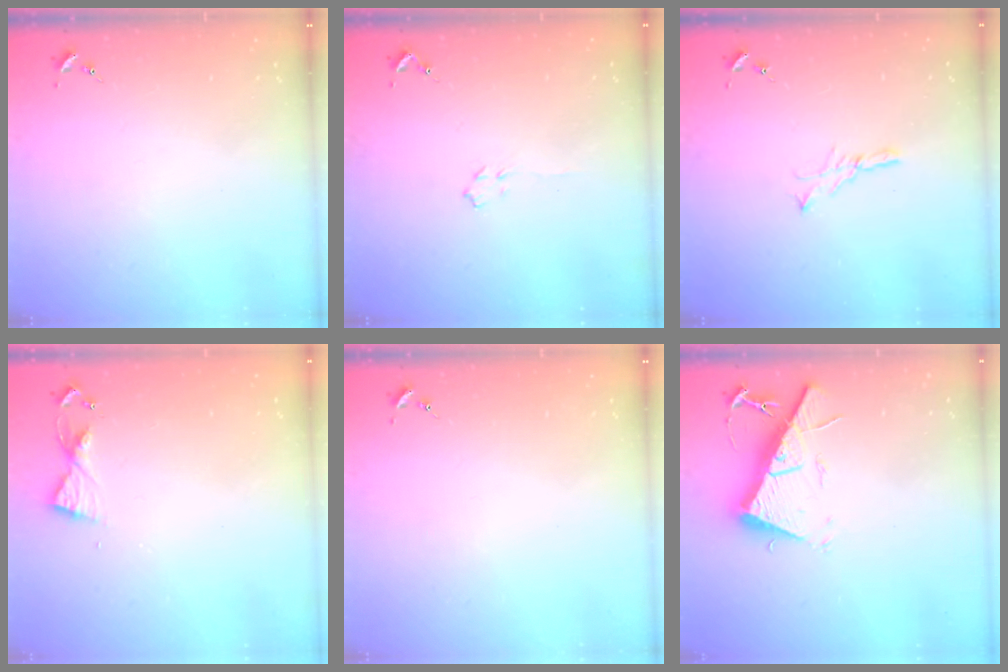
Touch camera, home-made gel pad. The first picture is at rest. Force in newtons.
{"total": 3.9, "press": 3.9, "slide": 0.6}
{"total": 5.2, "press": 5.2, "slide": 0.3}
{"total": 5.5, "press": 5.4, "slide": 0.6}
{"total": 0.0}
{"total": 14.6, "press": 14.6, "slide": 0.4}